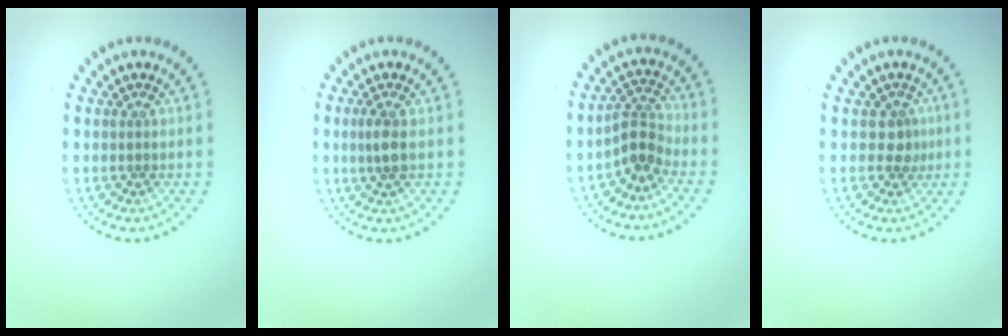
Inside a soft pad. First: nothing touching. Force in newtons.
{"total": 1.6, "press": 1.4, "slide": 0.7}
{"total": 2.6, "press": 1.7, "slide": 1.9}
{"total": 1.6, "press": 1.3, "slide": 0.9}